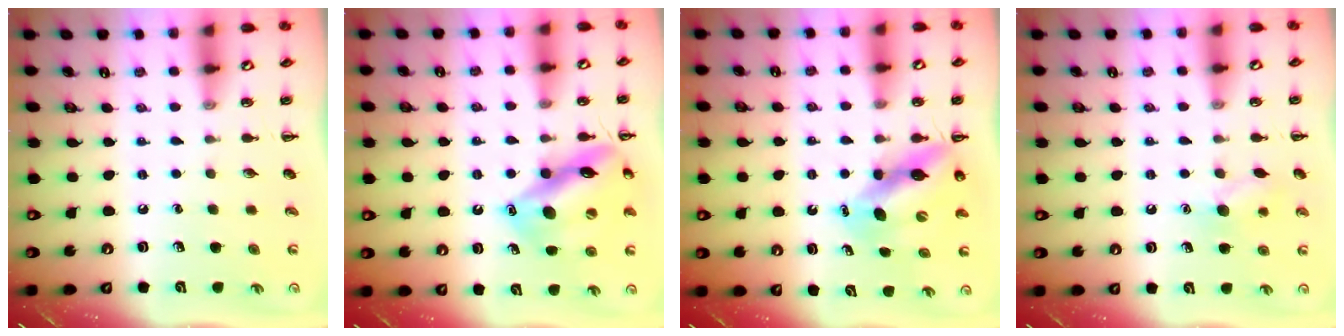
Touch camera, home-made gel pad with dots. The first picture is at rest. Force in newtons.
{"total": 15.7, "press": 15.6, "slide": 2.0}
{"total": 10.4, "press": 10.0, "slide": 2.7}
{"total": 8.0, "press": 7.9, "slide": 1.4}